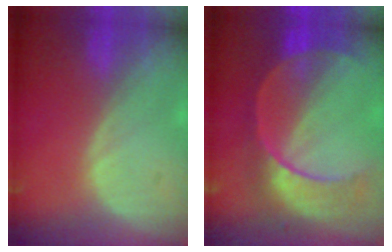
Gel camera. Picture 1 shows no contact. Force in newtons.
{"total": 9.7, "press": 8.6, "slide": 4.5}